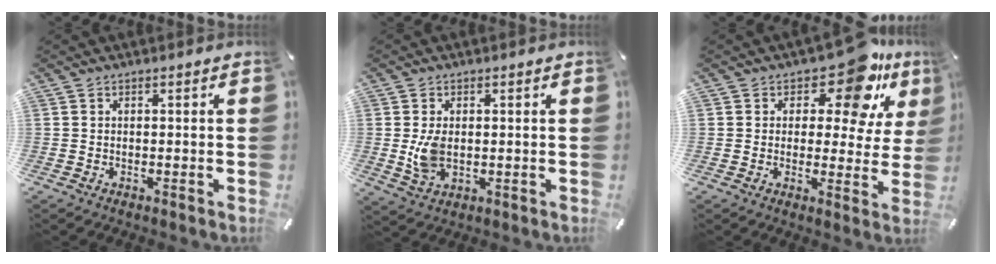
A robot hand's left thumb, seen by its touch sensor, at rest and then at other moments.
{"total": 5.9, "force": [0.2, 3.9, 4.4], "torque": [-0.078, -0.009, -0.002]}
{"total": 14.4, "force": [8.3, 6.6, 9.7], "torque": [-0.131, -0.050, 0.135]}